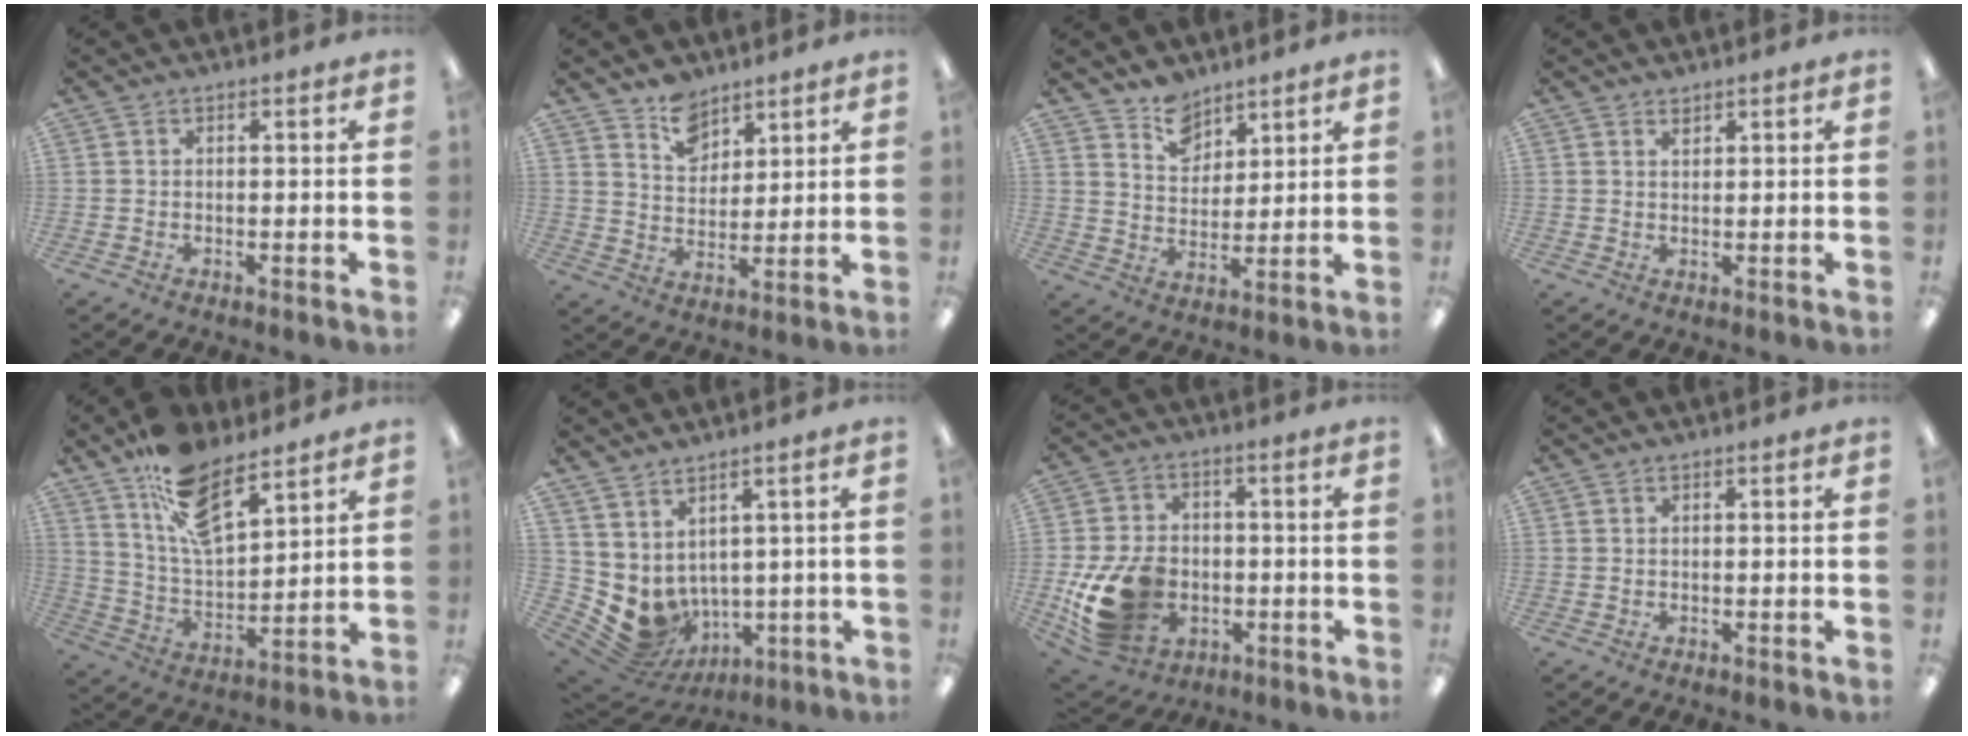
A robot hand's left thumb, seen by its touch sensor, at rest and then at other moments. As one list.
[{"total": 8.5, "force": [6.5, 5.0, 2.0], "torque": [-0.026, -0.039, 0.120]}, {"total": 8.4, "force": [6.7, 4.9, 1.5], "torque": [-0.027, -0.040, 0.126]}, {"total": 1.3, "force": [1.2, 0.5, 0.3], "torque": [0.002, -0.004, 0.021]}, {"total": 15.0, "force": [10.5, 6.4, 8.5], "torque": [-0.160, -0.051, 0.192]}, {"total": 5.9, "force": [-0.1, 5.4, 2.2], "torque": [-0.068, -0.031, 0.010]}, {"total": 15.3, "force": [-4.2, 11.3, 9.5], "torque": [-0.189, 0.021, -0.066]}, {"total": 0.0}]